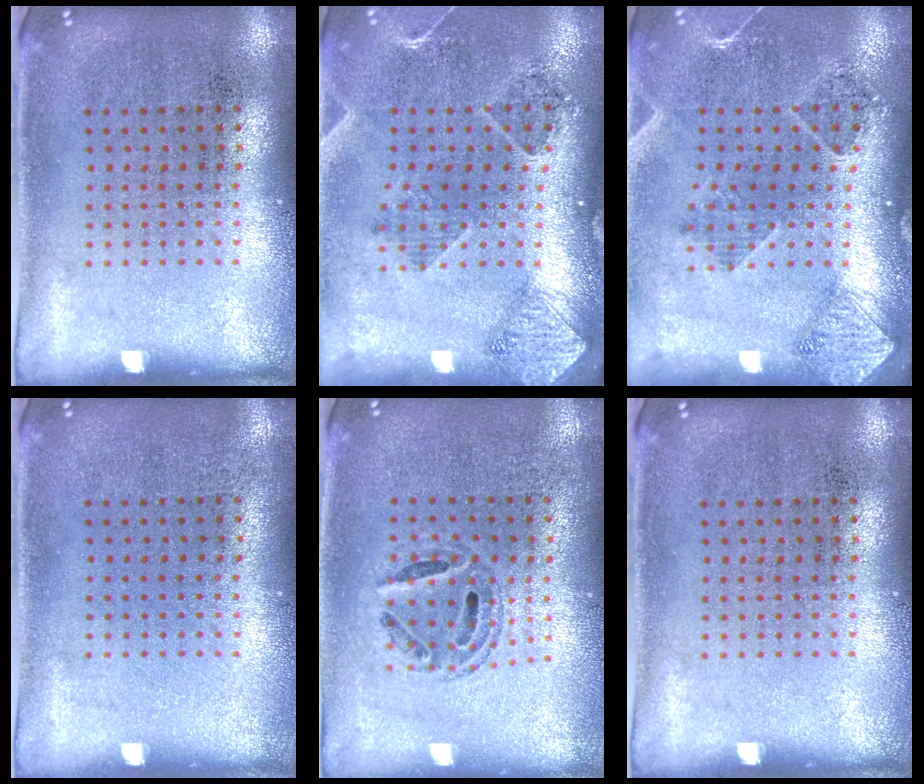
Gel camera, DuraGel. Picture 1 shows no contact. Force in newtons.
{"total": 1.6, "press": 1.5, "slide": 0.4}
{"total": 1.6, "press": 1.5, "slide": 0.4}
{"total": 0.0}
{"total": 0.7, "press": 0.7, "slide": 0.2}
{"total": 0.0}